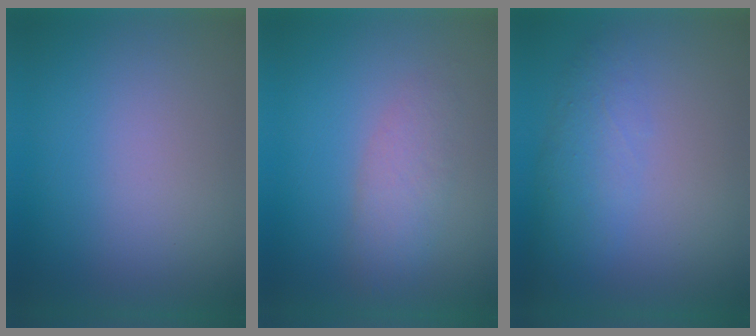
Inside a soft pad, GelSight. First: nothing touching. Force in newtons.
{"total": 2.9}
{"total": 3.0}